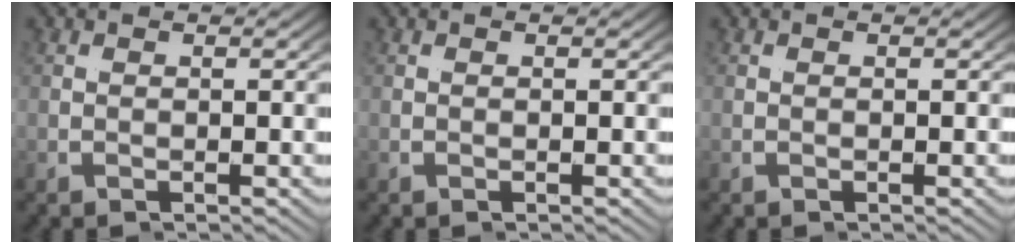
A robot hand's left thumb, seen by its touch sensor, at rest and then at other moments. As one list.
[{"total": 0.0}, {"total": 0.0}]